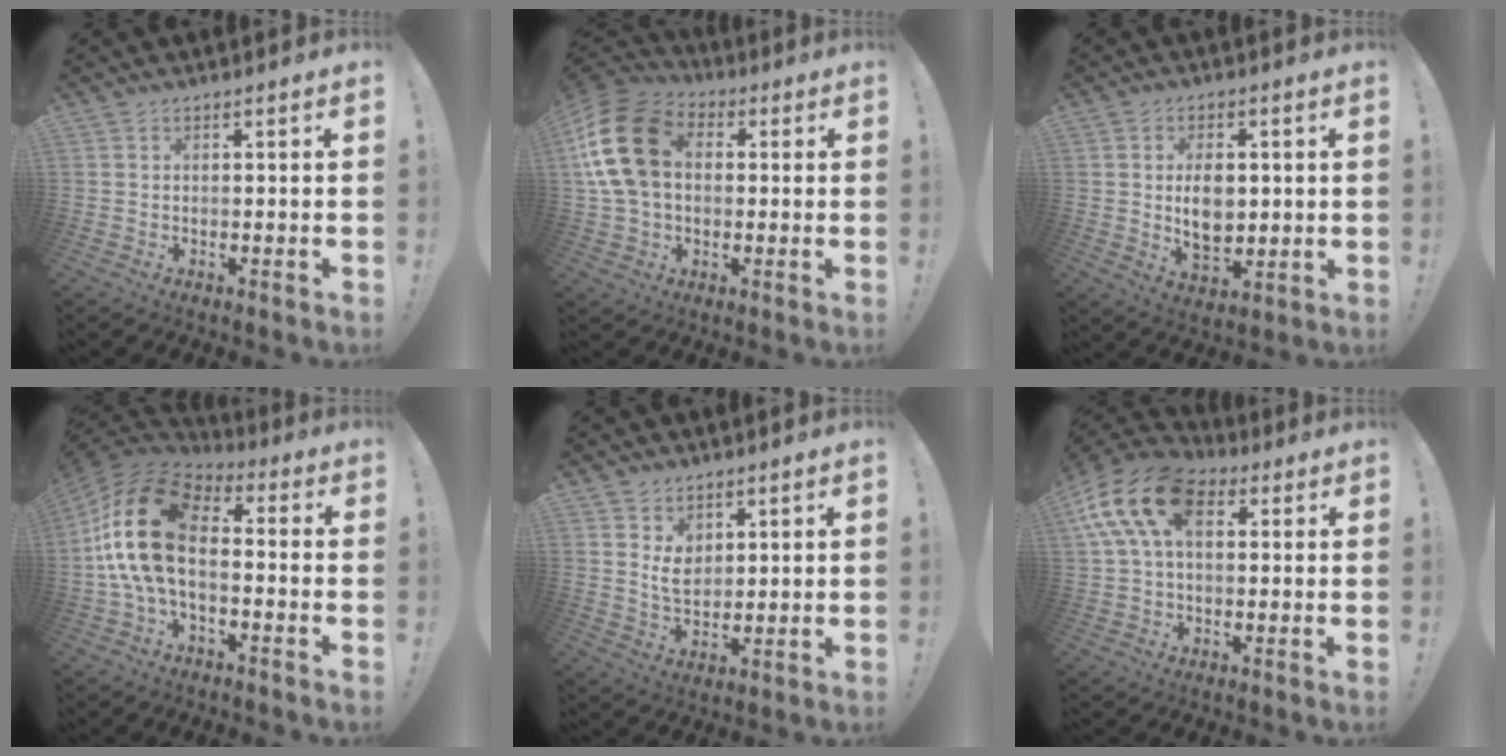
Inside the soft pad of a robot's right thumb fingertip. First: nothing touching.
{"total": 19.1, "force": [3.4, 13.8, 12.8], "torque": [-0.238, 0.010, 0.065]}
{"total": 6.5, "force": [1.0, 4.7, 4.4], "torque": [-0.058, -0.003, 0.015]}
{"total": 18.9, "force": [1.4, 10.6, 15.6], "torque": [-0.308, 0.011, 0.033]}
{"total": 6.3, "force": [3.2, 4.8, 2.5], "torque": [-0.037, -0.016, 0.061]}
{"total": 17.7, "force": [5.8, 10.8, 12.7], "torque": [-0.252, -0.002, 0.102]}